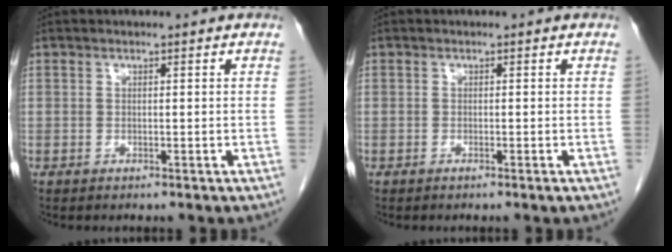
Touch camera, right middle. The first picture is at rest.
{"total": 0.7, "force": [-0.4, -0.1, 0.5], "torque": [-0.009, 0.000, -0.008]}